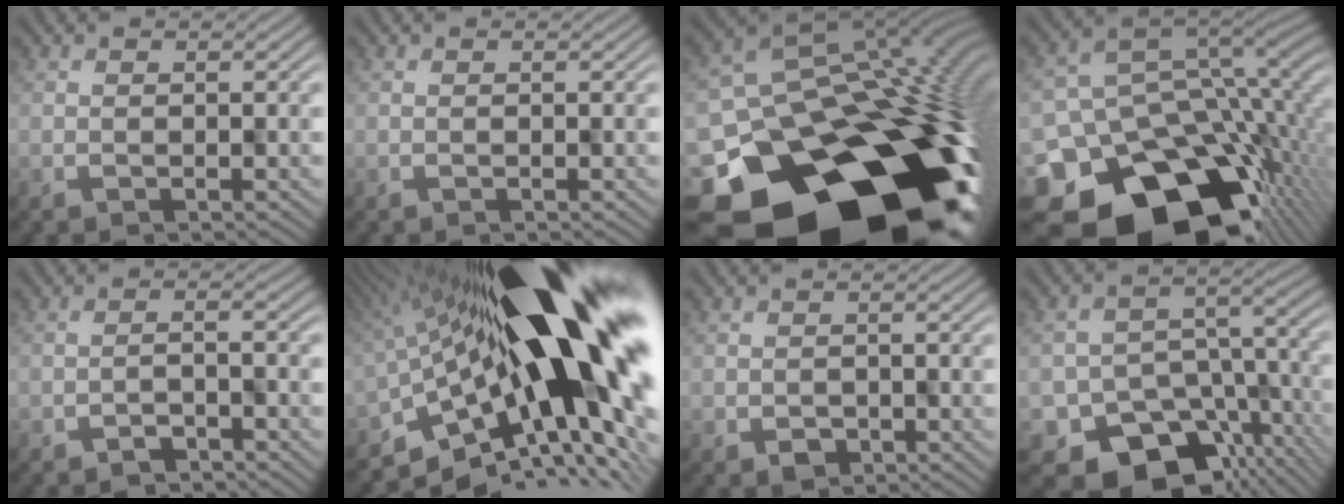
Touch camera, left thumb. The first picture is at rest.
{"total": 0.0}
{"total": 23.2, "force": [-11.6, 16.4, 11.5], "torque": [-0.170, -0.081, -0.153]}
{"total": 18.2, "force": [-8.5, 12.7, 9.9], "torque": [-0.212, -0.037, -0.118]}
{"total": 1.9, "force": [-1.8, 0.3, 0.6], "torque": [-0.011, 0.004, -0.031]}
{"total": 19.5, "force": [0.2, 7.5, 18.0], "torque": [-0.284, -0.018, -0.011]}
{"total": 1.3, "force": [-0.6, 1.2, 0.2], "torque": [0.001, -0.004, -0.007]}
{"total": 12.7, "force": [-7.0, 8.5, 6.2], "torque": [-0.099, -0.055, -0.080]}